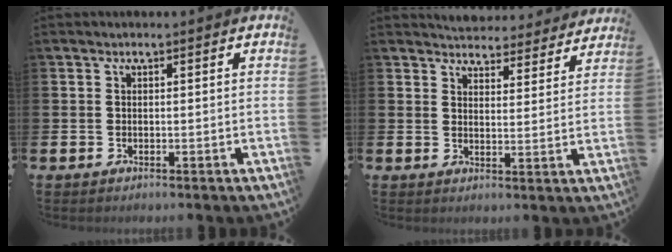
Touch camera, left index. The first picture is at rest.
{"total": 4.6, "force": [4.5, 1.1, -0.2], "torque": [0.002, -0.038, 0.077]}